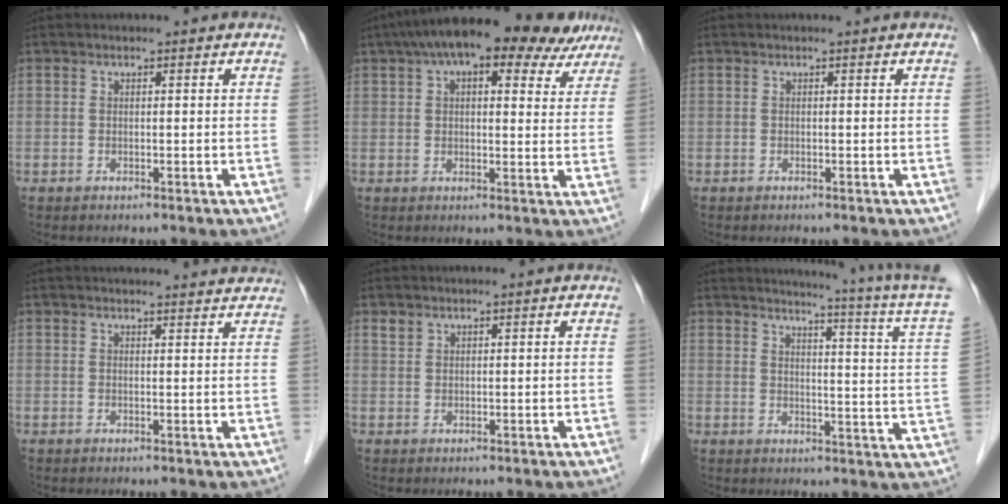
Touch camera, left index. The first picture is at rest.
{"total": 17.6, "force": [12.3, 6.9, 10.5], "torque": [-0.163, 0.057, 0.165]}
{"total": 0.0}
{"total": 11.5, "force": [11.1, 1.2, 2.8], "torque": [-0.018, 0.016, 0.115]}
{"total": 1.1, "force": [1.0, 0.5, 0.0], "torque": [-0.001, 0.002, 0.022]}
{"total": 16.3, "force": [14.7, -2.4, 6.7], "torque": [-0.102, -0.091, 0.154]}